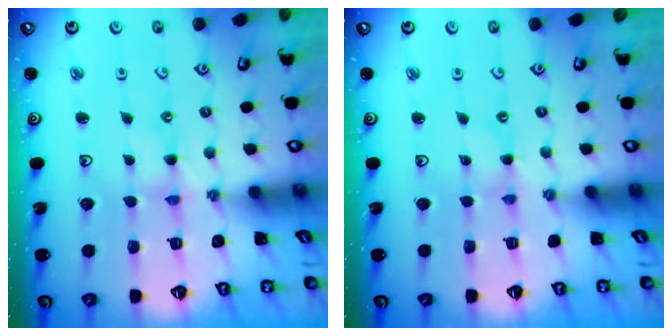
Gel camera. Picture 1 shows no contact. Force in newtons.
{"total": 0.0}